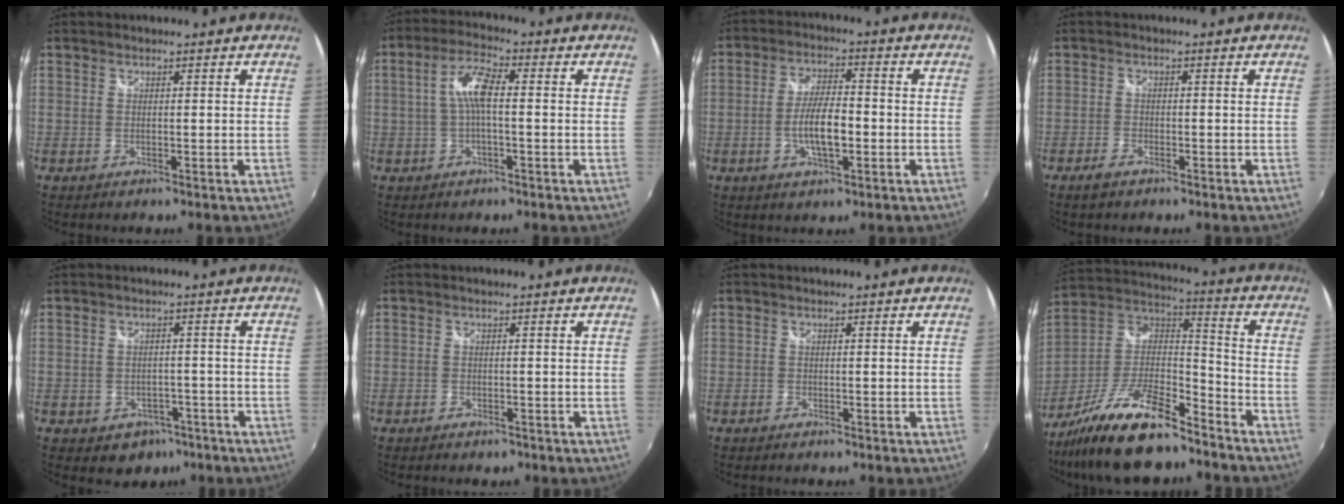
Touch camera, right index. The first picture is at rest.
{"total": 6.2, "force": [-0.1, 1.5, 6.0], "torque": [-0.121, 0.014, -0.002]}
{"total": 7.7, "force": [-2.0, 2.5, 7.0], "torque": [-0.135, 0.001, -0.033]}
{"total": 2.3, "force": [-1.8, 1.0, 1.1], "torque": [-0.031, -0.003, -0.037]}
{"total": 5.7, "force": [-3.3, 4.4, 1.5], "torque": [-0.036, 0.008, -0.033]}
{"total": 2.1, "force": [-1.5, 1.3, 0.7], "torque": [-0.017, -0.008, -0.022]}
{"total": 0.8, "force": [-0.6, 0.4, 0.2], "torque": [-0.006, -0.003, -0.014]}
{"total": 20.0, "force": [-14.1, 6.4, 12.8], "torque": [-0.260, -0.012, -0.248]}